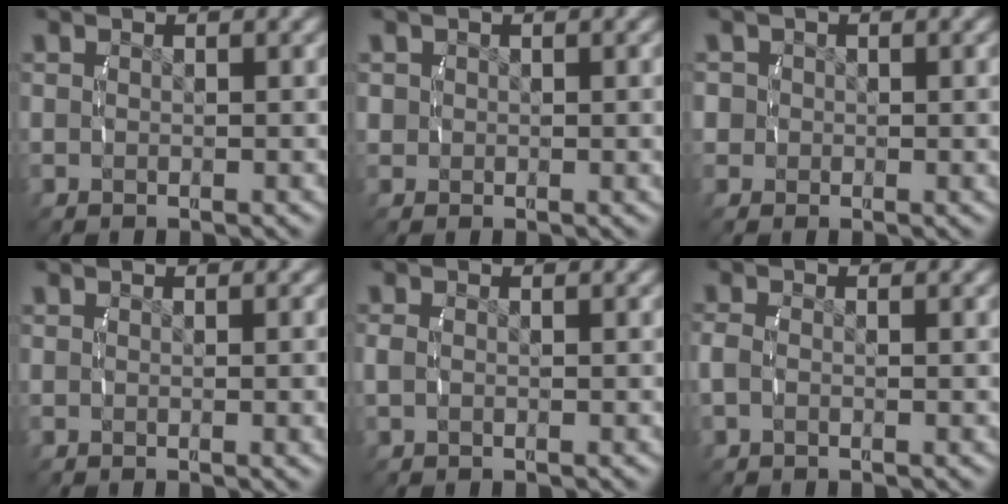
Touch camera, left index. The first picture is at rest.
{"total": 0.9, "force": [0.4, 0.8, 0.4], "torque": [-0.012, -0.006, 0.014]}
{"total": 2.7, "force": [0.2, 2.5, 1.0], "torque": [-0.032, -0.004, 0.003]}
{"total": 0.7, "force": [0.0, -0.1, 0.7], "torque": [-0.010, 0.004, -0.002]}
{"total": 0.9, "force": [-0.2, 0.6, 0.7], "torque": [-0.023, -0.002, -0.001]}
{"total": 1.3, "force": [-0.4, 0.8, 1.0], "torque": [-0.032, -0.004, -0.005]}